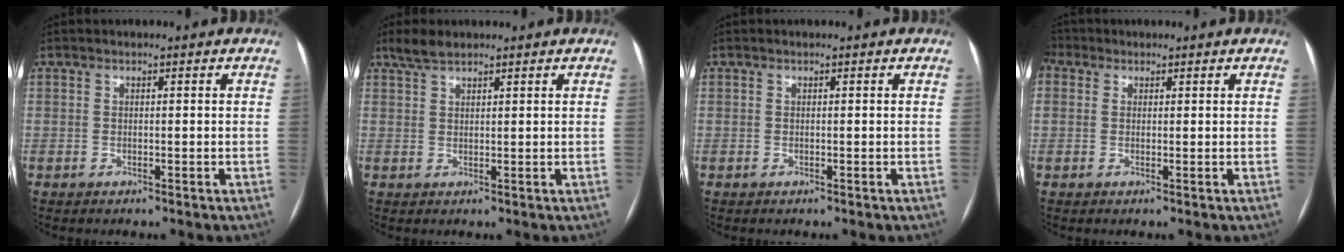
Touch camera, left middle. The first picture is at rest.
{"total": 2.7, "force": [2.3, 0.7, 1.3], "torque": [-0.030, 0.012, 0.047]}
{"total": 0.0}
{"total": 4.7, "force": [2.1, 3.7, 2.0], "torque": [-0.063, 0.028, 0.043]}